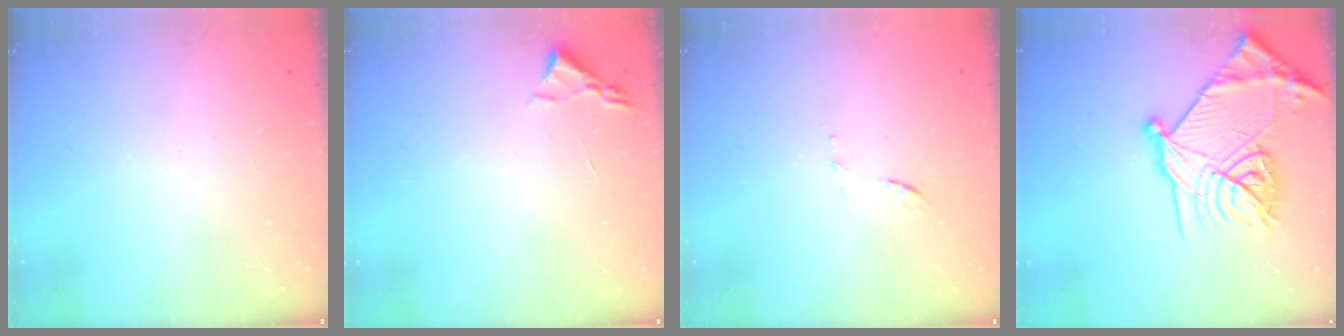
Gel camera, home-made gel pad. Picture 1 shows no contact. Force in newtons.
{"total": 2.2, "press": 2.2, "slide": 0.3}
{"total": 5.0, "press": 5.0, "slide": 0.6}
{"total": 23.6, "press": 23.5, "slide": 2.1}